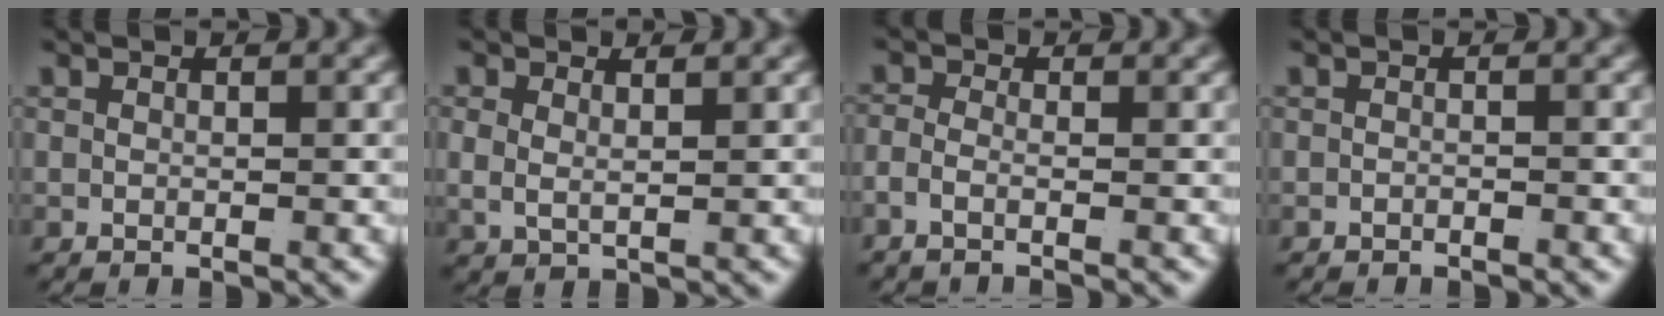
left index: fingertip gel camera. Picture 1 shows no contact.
{"total": 2.0, "force": [1.0, 1.1, 1.4], "torque": [-0.041, -0.017, 0.033]}
{"total": 2.2, "force": [-1.6, 0.6, 1.5], "torque": [-0.041, -0.011, -0.024]}
{"total": 0.9, "force": [-0.8, -0.4, 0.0], "torque": [-0.004, -0.007, -0.009]}